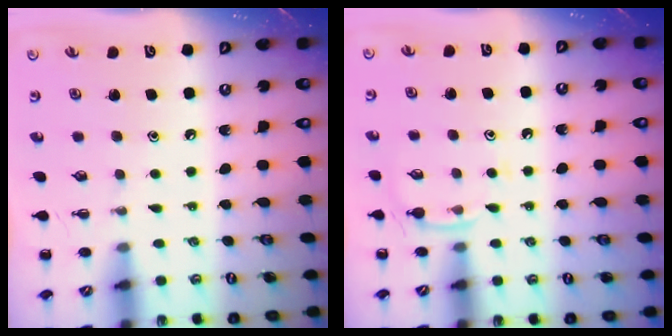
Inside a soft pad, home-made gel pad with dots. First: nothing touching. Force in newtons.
{"total": 6.5, "press": 6.3, "slide": 1.6}